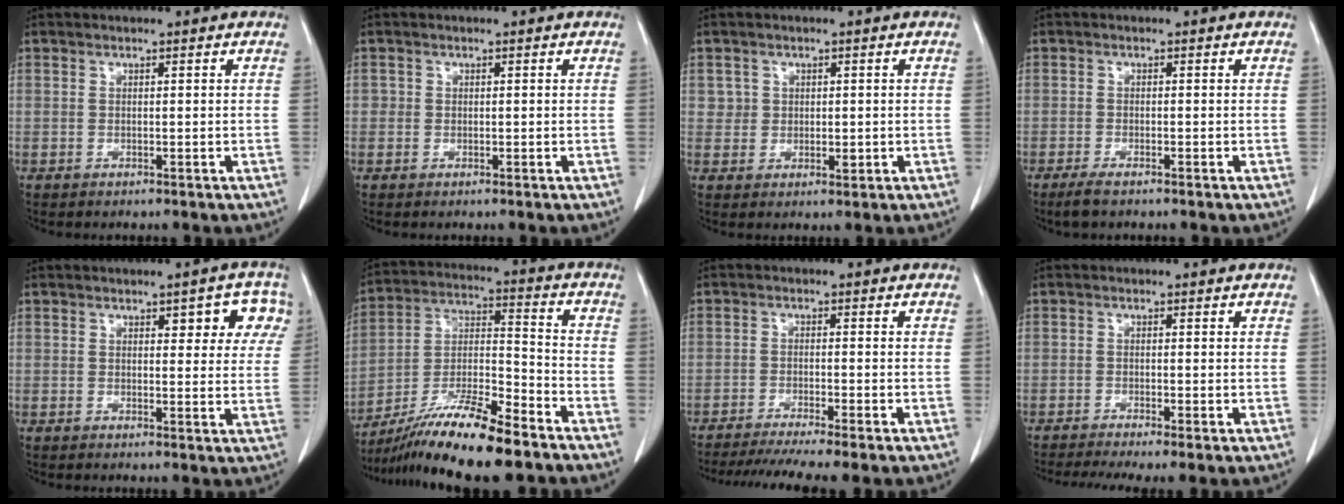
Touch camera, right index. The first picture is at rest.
{"total": 0.7, "force": [-0.1, 0.7, 0.1], "torque": [0.007, 0.004, -0.004]}
{"total": 2.6, "force": [0.5, 2.5, 0.7], "torque": [-0.005, -0.002, 0.009]}
{"total": 2.4, "force": [-1.9, 0.2, 1.4], "torque": [-0.033, -0.006, -0.035]}
{"total": 6.3, "force": [2.9, 2.6, 4.9], "torque": [-0.038, 0.014, 0.029]}
{"total": 15.8, "force": [-12.1, 1.0, 10.0], "torque": [-0.195, -0.018, -0.217]}
{"total": 9.9, "force": [-8.4, -0.8, 5.2], "torque": [-0.065, -0.019, -0.130]}
{"total": 6.1, "force": [-4.7, 0.2, 3.9], "torque": [-0.059, -0.010, -0.077]}